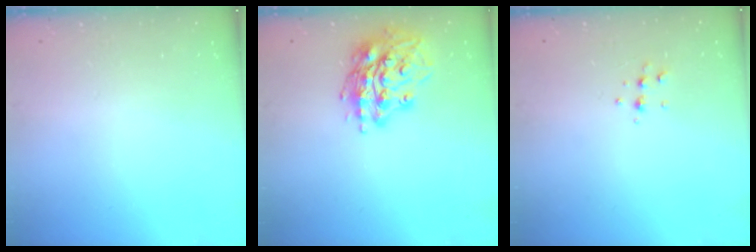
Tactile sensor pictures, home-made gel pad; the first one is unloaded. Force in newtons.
{"total": 16.0, "press": 16.0, "slide": 1.4}
{"total": 4.9, "press": 4.8, "slide": 1.1}